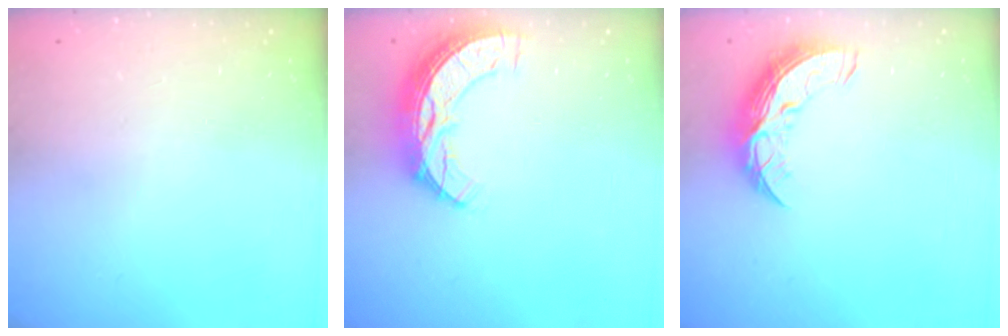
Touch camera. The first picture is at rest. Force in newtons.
{"total": 10.4, "press": 10.3, "slide": 0.9}
{"total": 10.0, "press": 10.0, "slide": 0.6}